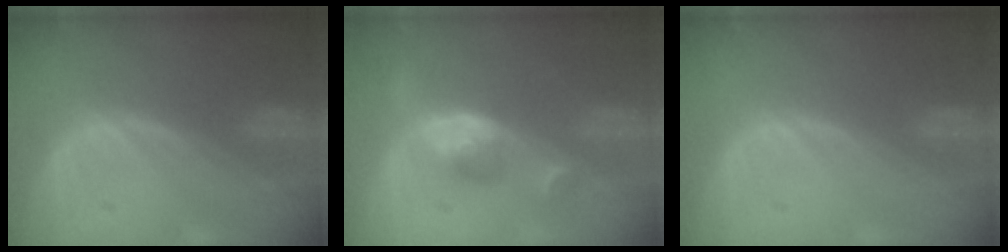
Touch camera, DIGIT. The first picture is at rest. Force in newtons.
{"total": 5.2, "press": 4.8, "slide": 2.1}
{"total": 0.0}